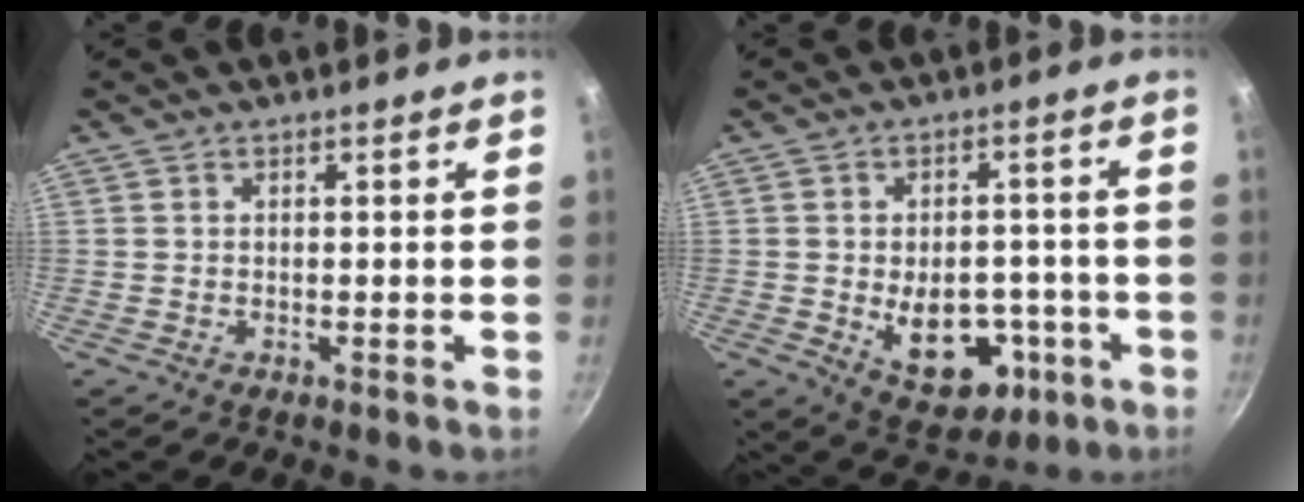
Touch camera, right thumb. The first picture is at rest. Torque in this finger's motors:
{"motor_torque": [-0.46, 0.74, 0.50, 0.50, 0.04]}